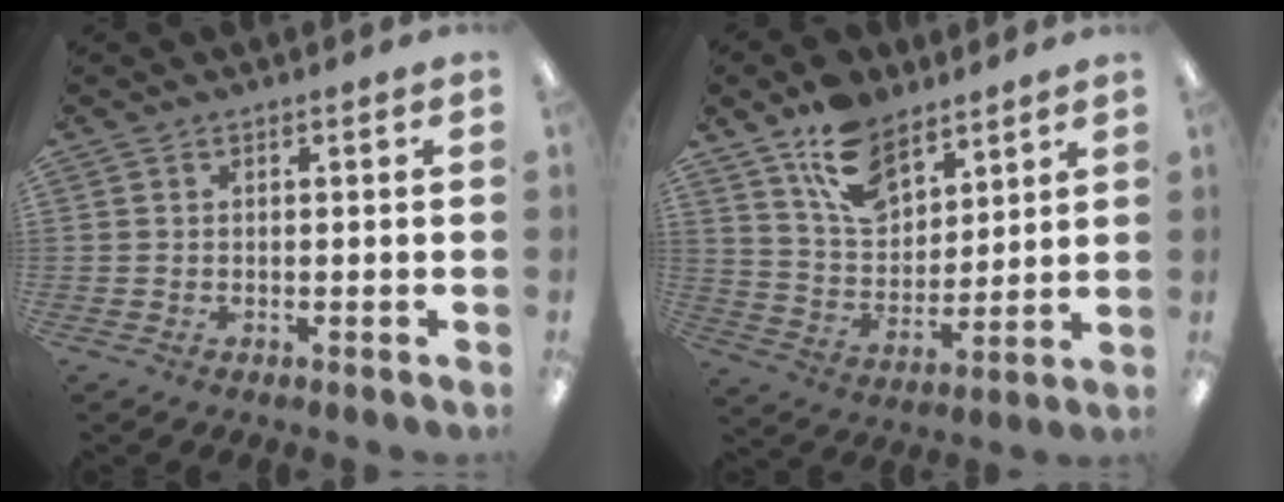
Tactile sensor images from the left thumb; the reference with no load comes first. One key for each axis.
{"total": 13.8, "fx": 9.3, "fy": 7.8, "fz": 6.7, "tx": -0.119, "ty": -0.042, "tz": 0.175}